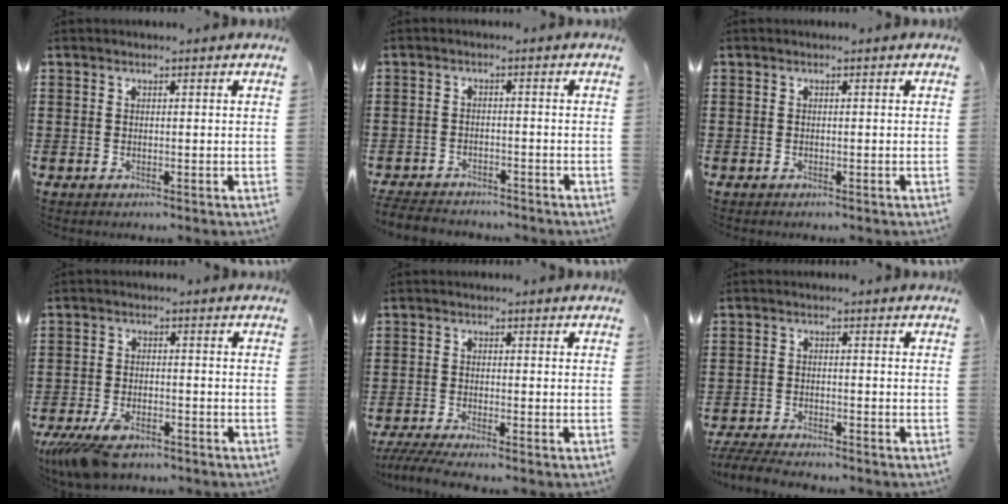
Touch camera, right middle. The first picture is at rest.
{"total": 3.2, "force": [-3.2, 0.5, 0.1], "torque": [-0.014, -0.005, -0.069]}
{"total": 0.0}
{"total": 5.7, "force": [-4.4, 1.8, 3.0], "torque": [-0.082, -0.010, -0.090]}
{"total": 2.7, "force": [-2.4, -0.1, 1.2], "torque": [-0.036, -0.009, -0.051]}
{"total": 4.0, "force": [-3.9, 0.4, 0.8], "torque": [-0.028, -0.006, -0.083]}